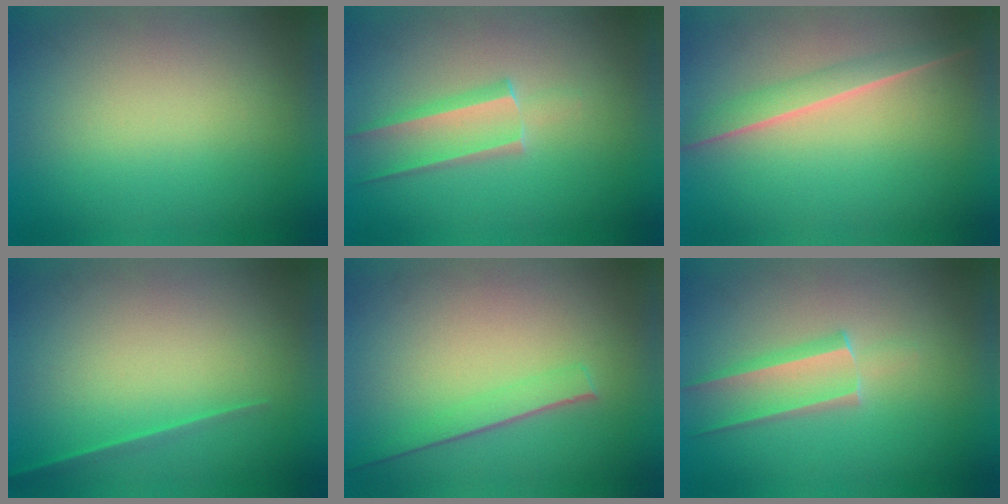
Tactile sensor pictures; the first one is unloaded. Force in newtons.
{"total": 2.0}
{"total": 1.7}
{"total": 1.1}
{"total": 1.6}
{"total": 2.0}